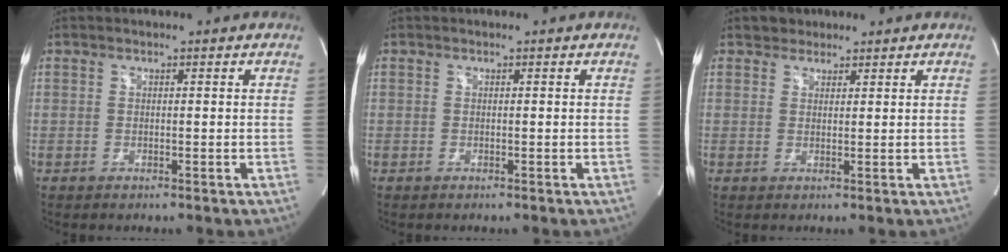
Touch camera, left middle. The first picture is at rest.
{"total": 0.0}
{"total": 2.1, "force": [1.6, 1.4, 0.0], "torque": [0.002, 0.011, 0.022]}